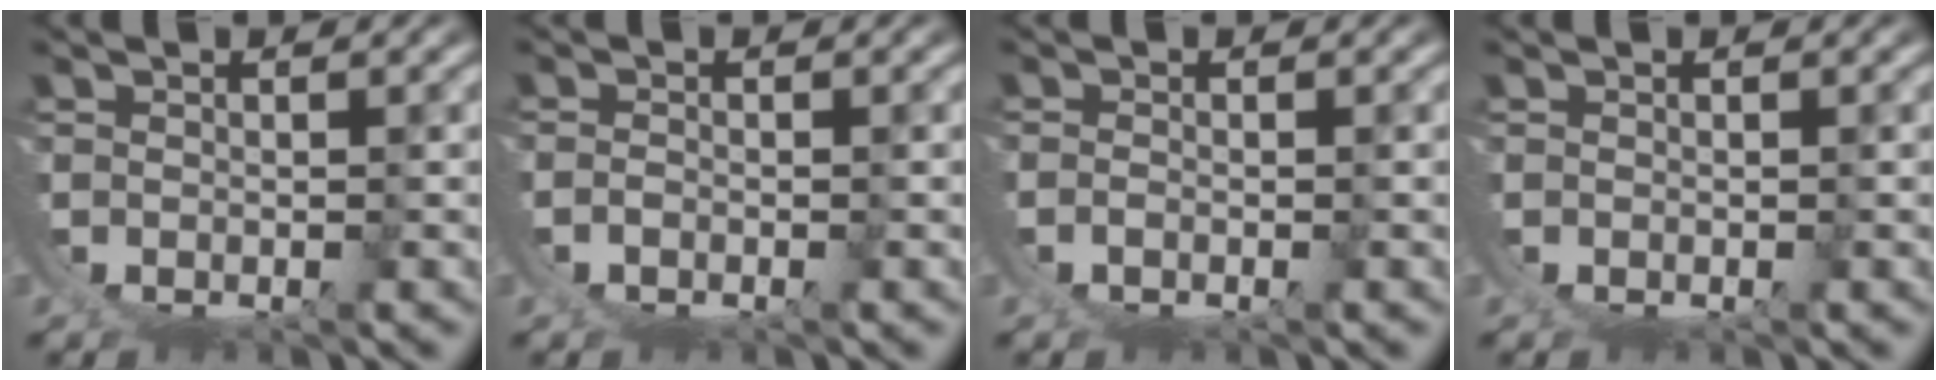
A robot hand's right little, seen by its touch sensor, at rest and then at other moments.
{"total": 2.0, "force": [0.1, 1.7, 1.0], "torque": [-0.032, -0.005, 0.001]}
{"total": 1.4, "force": [0.1, 1.0, 1.0], "torque": [-0.029, -0.004, 0.004]}
{"total": 0.0}